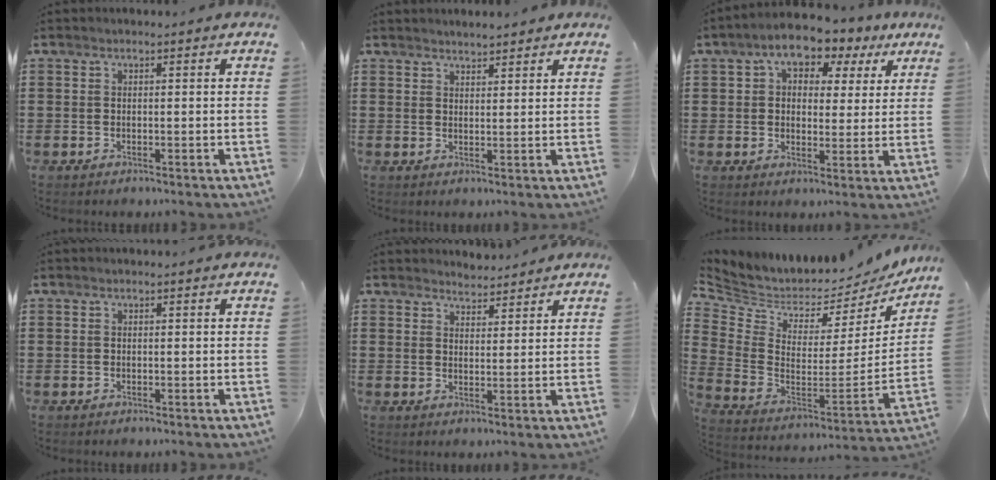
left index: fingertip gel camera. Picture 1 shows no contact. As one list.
[{"total": 2.2, "force": [2.2, 0.1, 0.1], "torque": [-0.006, -0.001, 0.042]}, {"total": 6.7, "force": [4.4, 3.7, 3.5], "torque": [-0.068, -0.008, 0.072]}, {"total": 0.0}, {"total": 3.1, "force": [3.0, 0.4, -0.3], "torque": [-0.003, -0.006, 0.058]}, {"total": 3.8, "force": [3.2, 1.6, 1.2], "torque": [-0.047, -0.048, 0.049]}]